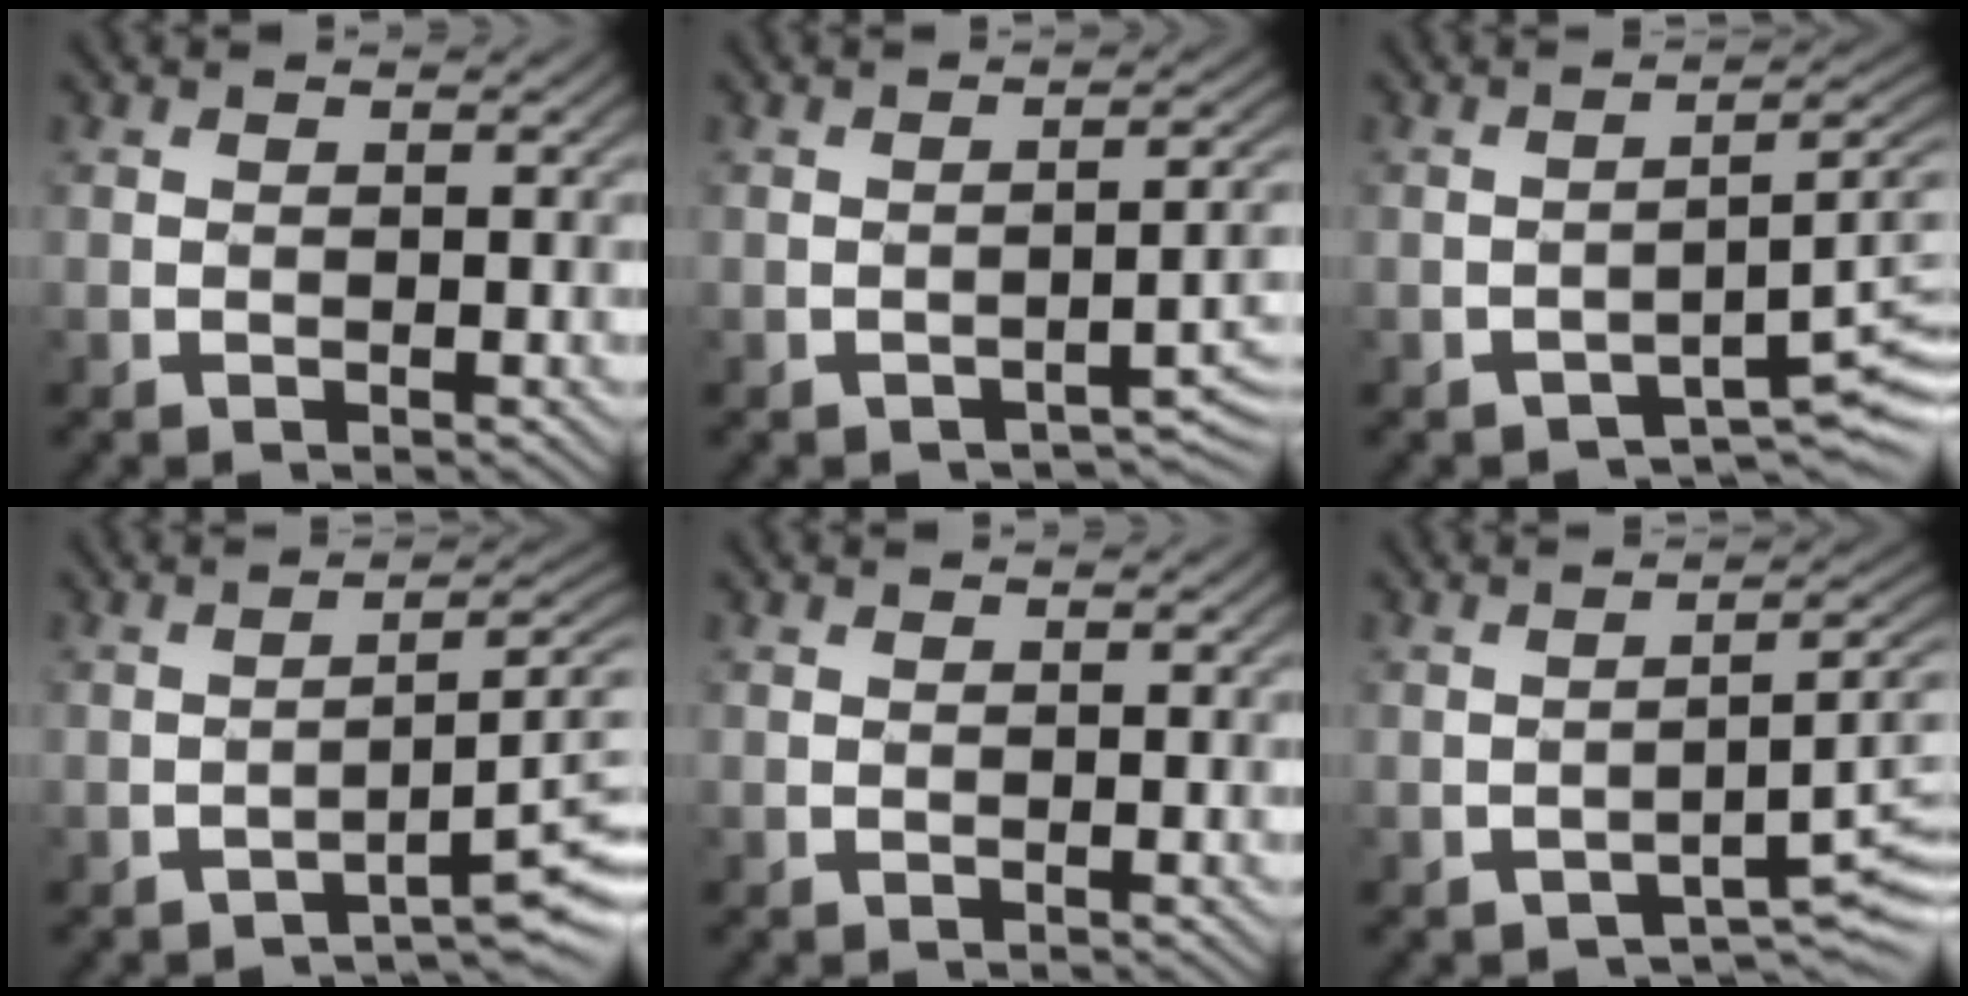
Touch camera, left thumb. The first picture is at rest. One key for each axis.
{"total": 3.7, "fx": -2.5, "fy": 0.9, "fz": 2.5, "tx": -0.033, "ty": 0.007, "tz": -0.032}
{"total": 5.4, "fx": -3.0, "fy": 1.6, "fz": 4.2, "tx": -0.052, "ty": 0.000, "tz": -0.045}
{"total": 5.8, "fx": -3.3, "fy": 1.4, "fz": 4.6, "tx": -0.054, "ty": 0.011, "tz": -0.050}
{"total": 0.0}
{"total": 4.9, "fx": -2.9, "fy": 1.5, "fz": 3.6, "tx": -0.044, "ty": 0.003, "tz": -0.043}